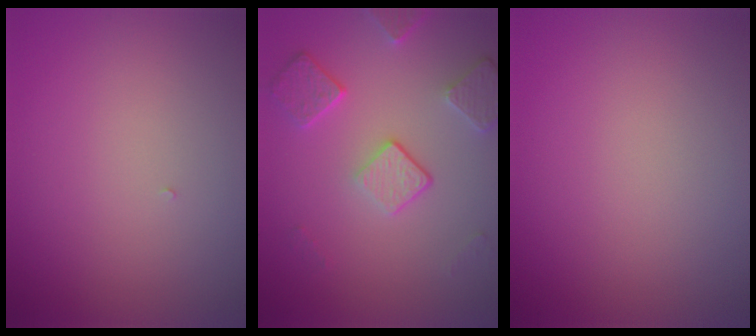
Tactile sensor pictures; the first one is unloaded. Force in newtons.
{"total": 4.0, "press": 3.2, "slide": 2.5}
{"total": 0.0}